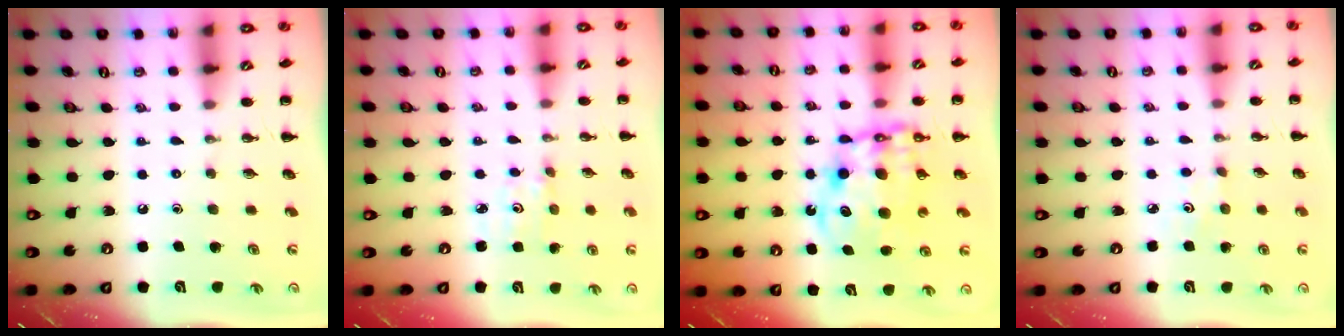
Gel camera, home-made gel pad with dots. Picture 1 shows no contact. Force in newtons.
{"total": 2.4, "press": 2.3, "slide": 0.8}
{"total": 12.6, "press": 12.2, "slide": 3.1}
{"total": 1.8, "press": 1.7, "slide": 0.6}